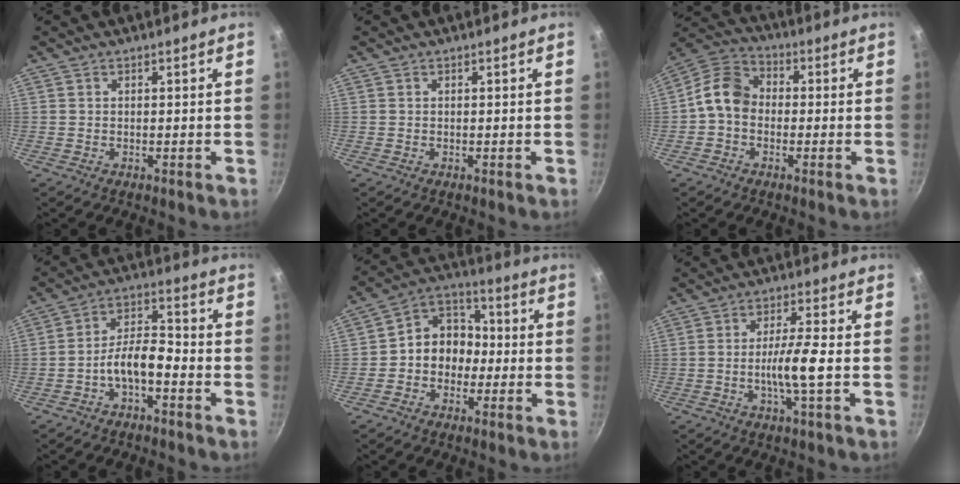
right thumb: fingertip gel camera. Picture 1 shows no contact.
{"total": 0.0}
{"total": 8.7, "force": [-0.9, 6.8, 5.3], "torque": [-0.079, 0.029, -0.041]}
{"total": 7.5, "force": [-3.5, 3.3, 5.7], "torque": [-0.093, 0.049, -0.065]}
{"total": 9.9, "force": [-1.5, 8.2, 5.3], "torque": [-0.032, 0.041, -0.042]}
{"total": 6.9, "force": [-1.4, 0.3, 6.7], "torque": [-0.130, 0.013, -0.026]}